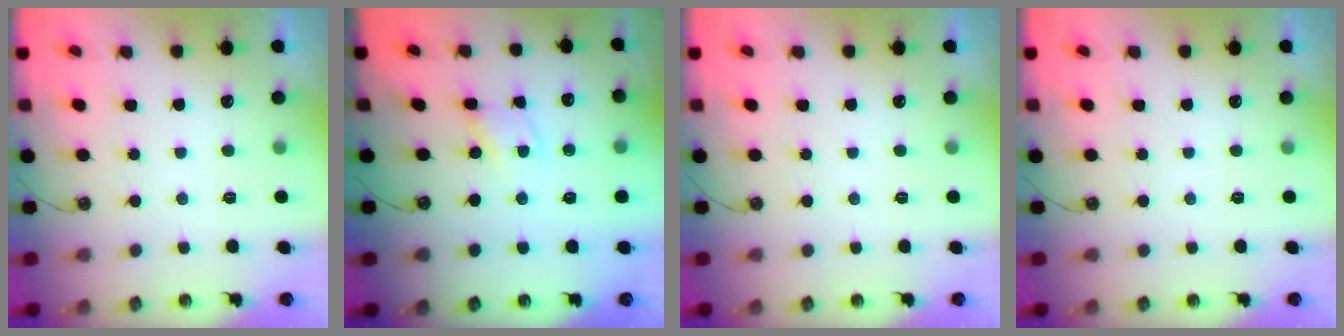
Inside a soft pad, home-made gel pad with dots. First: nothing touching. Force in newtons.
{"total": 2.1, "press": 2.1, "slide": 0.3}
{"total": 0.0}
{"total": 0.0}